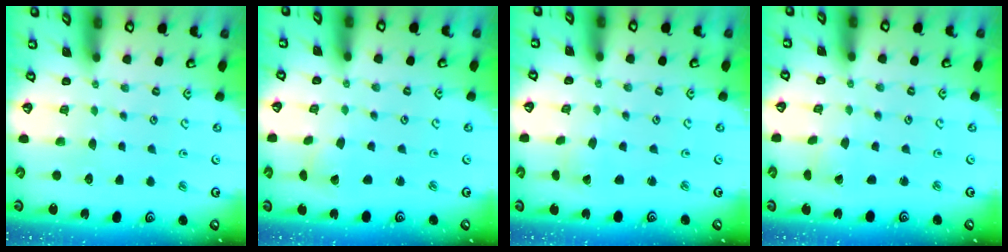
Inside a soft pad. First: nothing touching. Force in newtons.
{"total": 2.0, "press": 2.0, "slide": 0.3}
{"total": 0.0}
{"total": 1.9, "press": 1.9, "slide": 0.2}